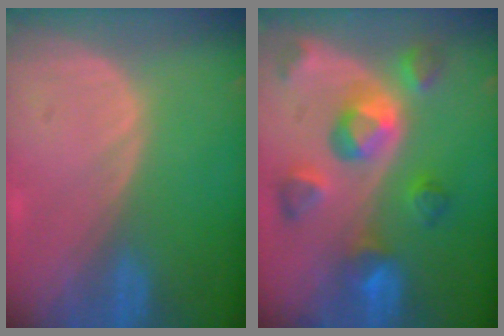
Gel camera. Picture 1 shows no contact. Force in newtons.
{"total": 9.9, "press": 8.8, "slide": 4.6}